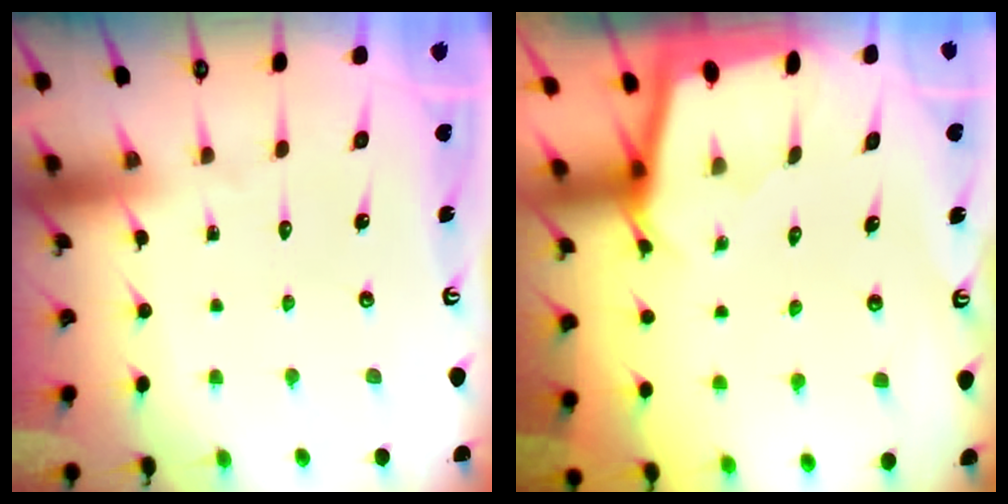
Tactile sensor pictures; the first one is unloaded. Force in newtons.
{"total": 1.7, "press": 1.7, "slide": 0.0}